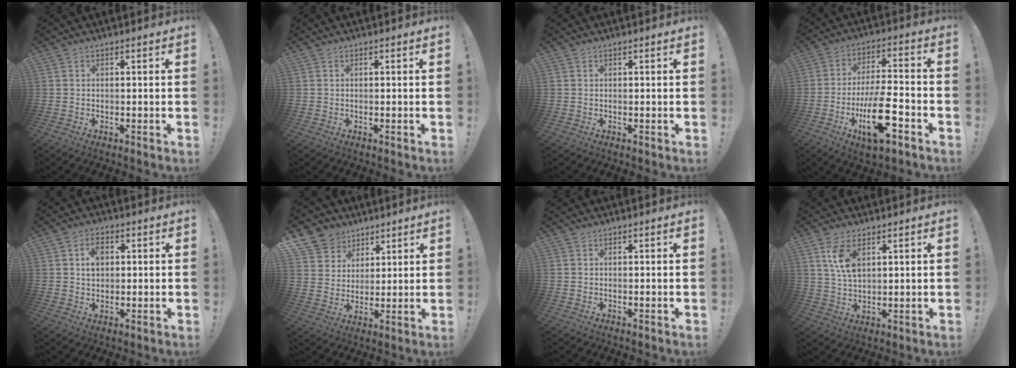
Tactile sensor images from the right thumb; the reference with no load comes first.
{"total": 0.0}
{"total": 0.0}
{"total": 16.8, "force": [-6.7, 5.7, 14.3], "torque": [-0.247, 0.026, -0.105]}
{"total": 5.2, "force": [1.0, 3.9, 3.2], "torque": [-0.038, 0.000, 0.014]}
{"total": 9.3, "force": [5.5, 7.3, 1.2], "torque": [-0.022, -0.042, 0.111]}
{"total": 0.0}
{"total": 8.0, "force": [3.2, 4.0, 6.1], "torque": [-0.108, -0.010, 0.056]}